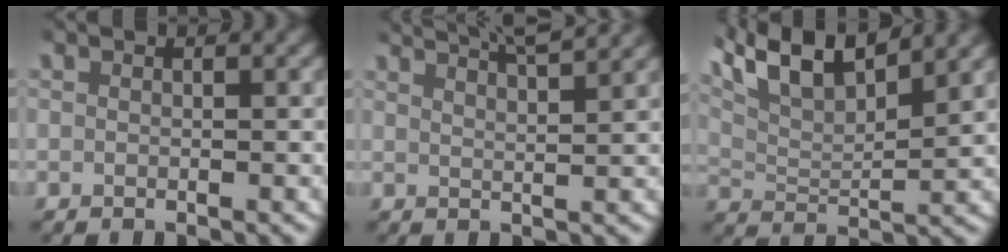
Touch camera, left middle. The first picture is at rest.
{"total": 7.2, "force": [5.9, 2.2, 3.5], "torque": [-0.051, 0.016, 0.087]}
{"total": 9.3, "force": [5.0, 5.5, 5.6], "torque": [-0.122, 0.000, 0.082]}